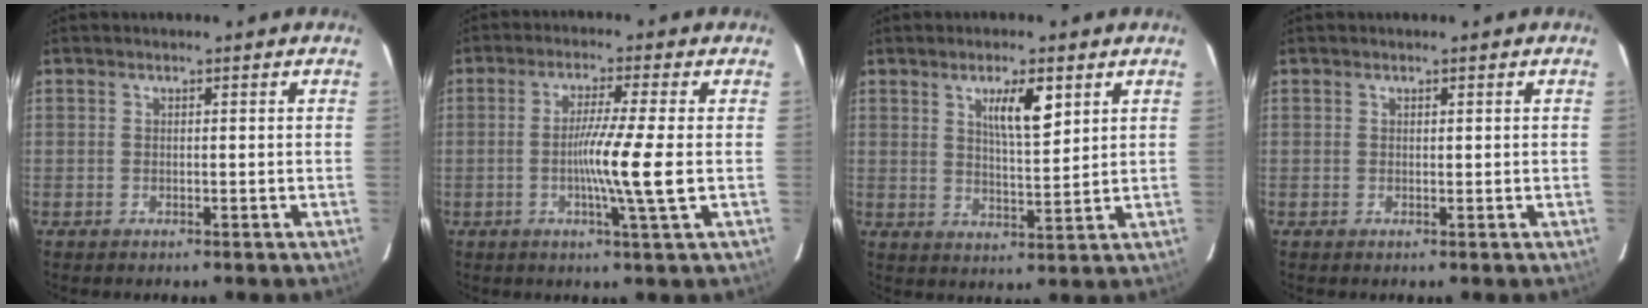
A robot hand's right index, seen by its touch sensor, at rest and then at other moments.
{"total": 7.6, "force": [-1.0, -1.6, 7.4], "torque": [-0.135, -0.017, -0.021]}
{"total": 6.4, "force": [3.1, 1.2, 5.4], "torque": [-0.093, -0.002, 0.055]}
{"total": 0.0}